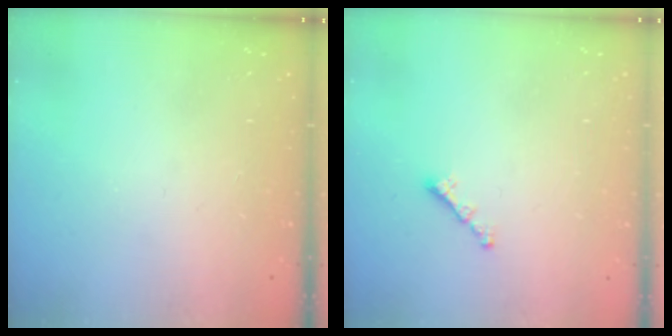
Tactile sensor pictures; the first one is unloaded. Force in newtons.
{"total": 1.6, "press": 1.5, "slide": 0.5}